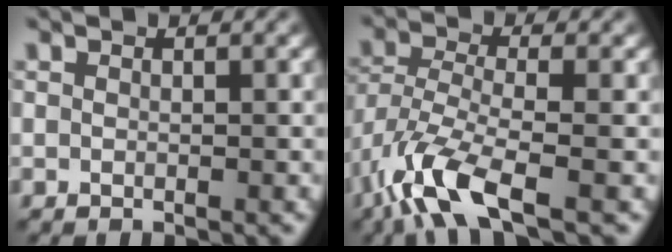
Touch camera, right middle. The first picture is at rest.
{"total": 8.1, "force": [-4.6, 2.5, 6.1], "torque": [-0.136, -0.008, -0.100]}